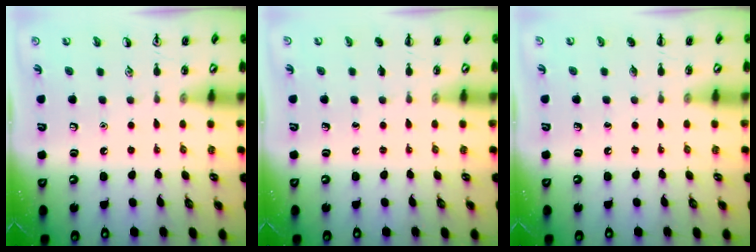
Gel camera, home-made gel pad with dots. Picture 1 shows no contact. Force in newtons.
{"total": 0.0}
{"total": 0.0}